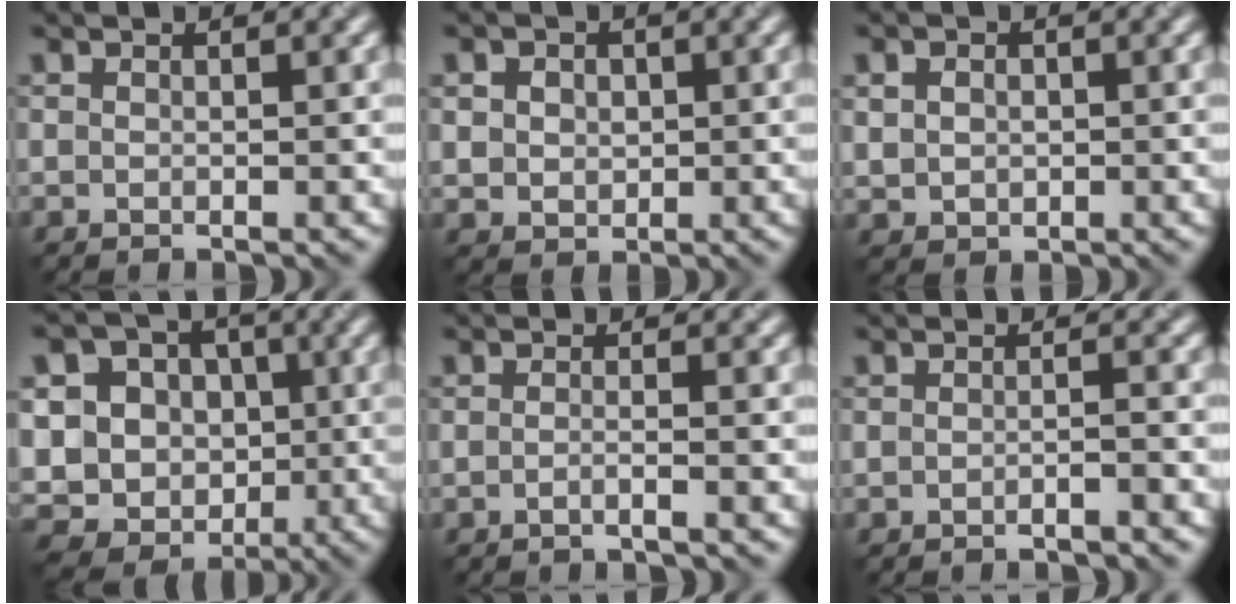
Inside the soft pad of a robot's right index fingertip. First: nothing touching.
{"total": 3.3, "force": [1.0, 2.7, 1.6], "torque": [-0.035, 0.010, 0.013]}
{"total": 2.0, "force": [0.3, 1.7, 0.9], "torque": [-0.021, 0.000, 0.009]}
{"total": 15.5, "force": [-0.6, 14.3, 5.9], "torque": [-0.148, 0.019, -0.024]}
{"total": 1.3, "force": [-0.6, 0.4, 1.1], "torque": [-0.010, -0.004, -0.019]}
{"total": 1.9, "force": [-1.2, 0.3, 1.5], "torque": [-0.011, 0.001, -0.028]}